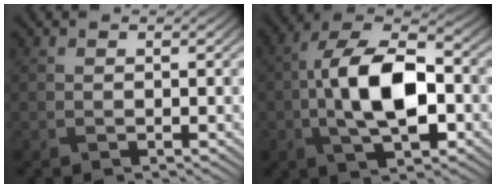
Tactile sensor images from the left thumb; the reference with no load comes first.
{"total": 12.2, "force": [-1.6, 6.1, 10.5], "torque": [-0.204, 0.005, -0.033]}